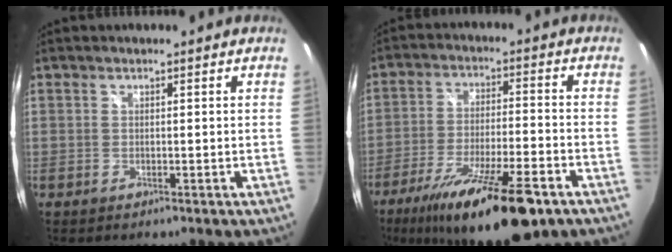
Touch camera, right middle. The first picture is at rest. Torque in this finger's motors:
{"motor_torque": [1.27, -0.87, 0.99, 0.21]}